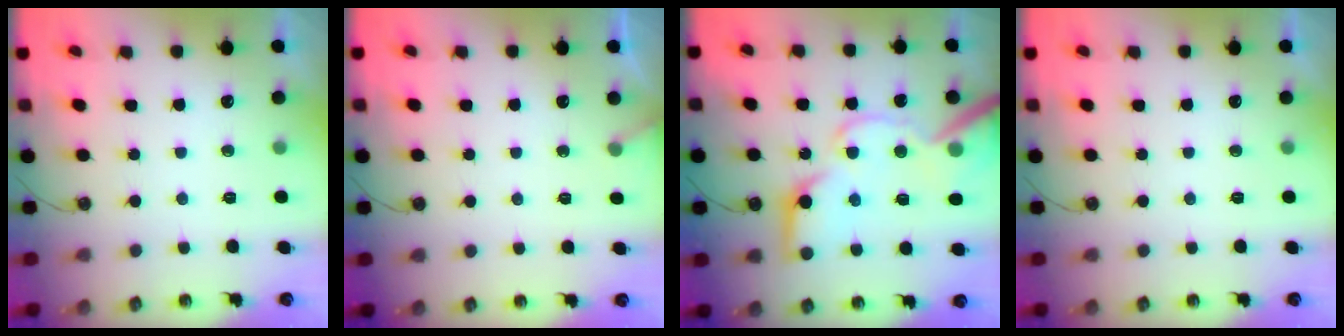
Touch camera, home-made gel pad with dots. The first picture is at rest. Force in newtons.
{"total": 3.7, "press": 3.7, "slide": 0.4}
{"total": 22.9, "press": 22.6, "slide": 3.3}
{"total": 0.0}